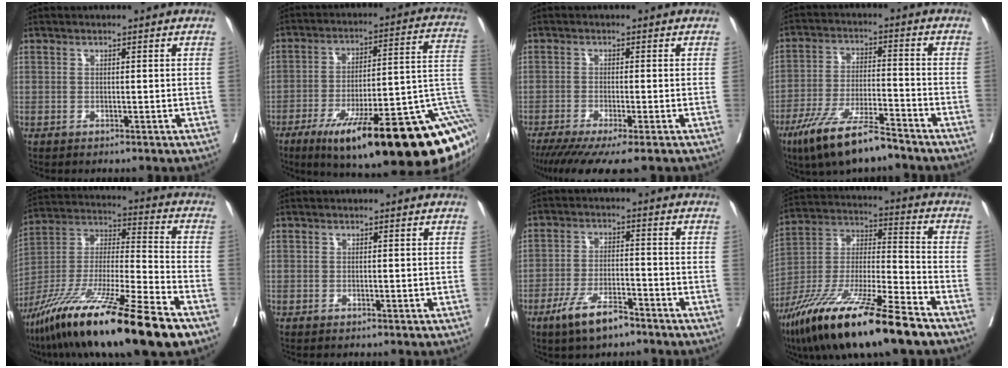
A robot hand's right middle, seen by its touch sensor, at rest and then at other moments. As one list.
[{"total": 31.4, "force": [-14.8, 4.9, 27.3], "torque": [-0.258, 0.003, -0.217]}, {"total": 9.1, "force": [-6.7, 0.8, 6.1], "torque": [-0.087, -0.019, -0.108]}, {"total": 12.0, "force": [-8.8, 1.9, 8.0], "torque": [-0.150, -0.026, -0.159]}, {"total": 24.8, "force": [-16.4, 1.7, 18.5], "torque": [-0.322, -0.051, -0.294]}, {"total": 0.0}, {"total": 7.2, "force": [-5.0, 2.0, 4.7], "torque": [-0.095, -0.005, -0.086]}, {"total": 22.3, "force": [-15.1, 2.3, 16.2], "torque": [-0.300, -0.049, -0.271]}]